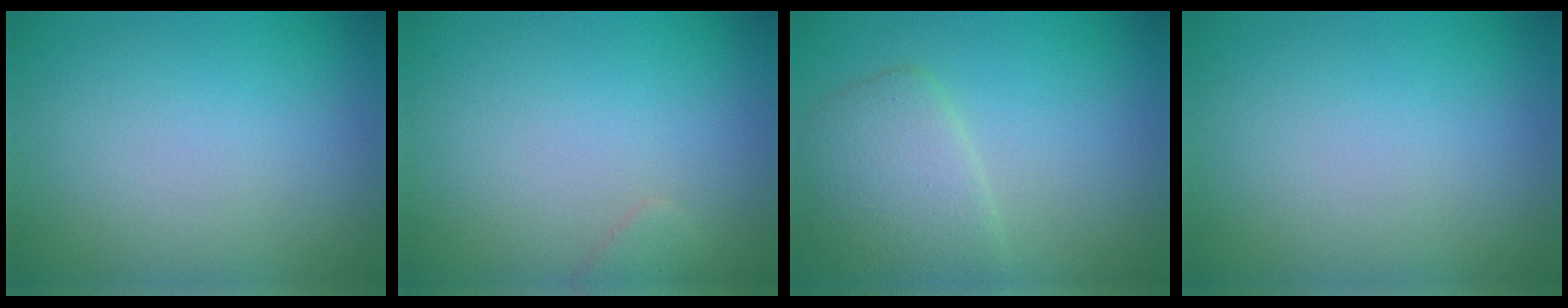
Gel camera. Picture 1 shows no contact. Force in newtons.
{"total": 0.8, "press": 0.8, "slide": 0.1}
{"total": 4.0, "press": 3.9, "slide": 0.3}
{"total": 0.0}